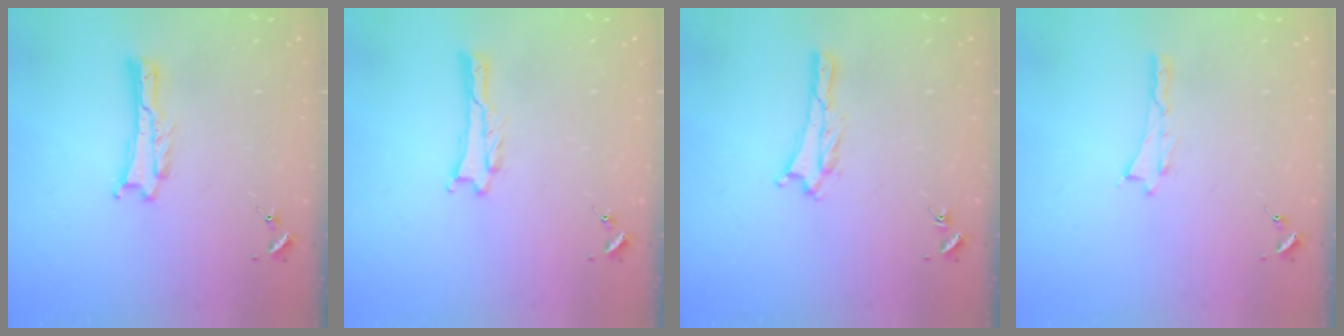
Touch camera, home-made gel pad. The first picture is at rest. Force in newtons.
{"total": 0.6, "press": 0.6, "slide": 0.1}
{"total": 1.2, "press": 1.1, "slide": 0.2}
{"total": 0.0}